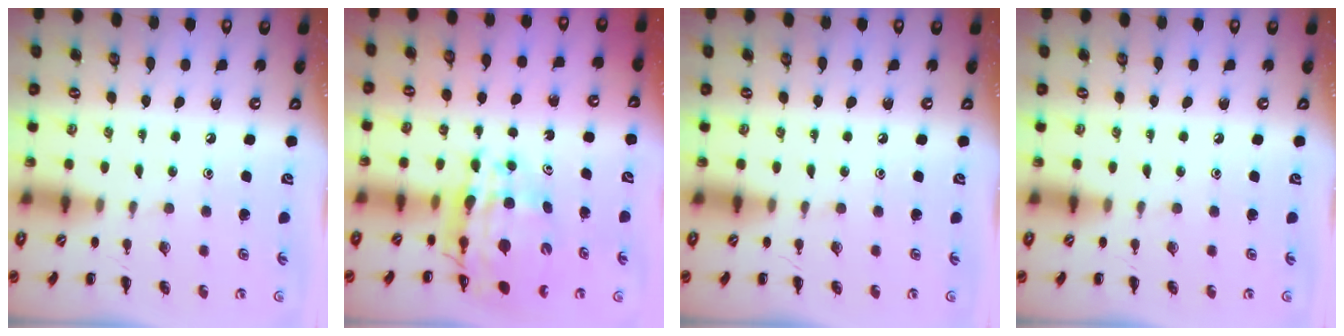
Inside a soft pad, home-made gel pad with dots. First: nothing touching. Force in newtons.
{"total": 12.6, "press": 12.1, "slide": 3.5}
{"total": 0.0}
{"total": 0.0}